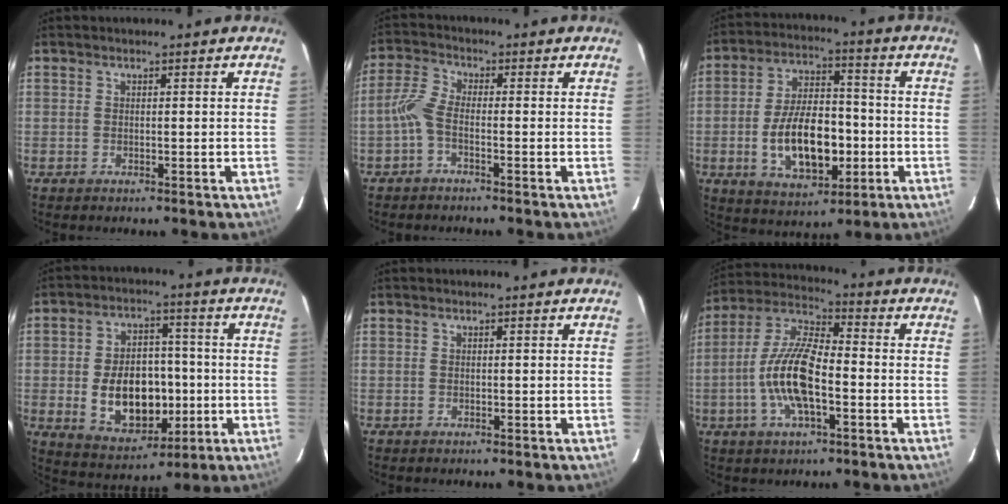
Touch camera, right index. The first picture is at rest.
{"total": 3.8, "force": [-1.7, 1.3, 3.1], "torque": [-0.077, 0.011, -0.037]}
{"total": 15.0, "force": [-3.4, 8.0, 12.2], "torque": [-0.237, 0.008, -0.042]}
{"total": 14.3, "force": [-2.3, 9.7, 10.2], "torque": [-0.201, 0.013, -0.011]}
{"total": 0.0}
{"total": 13.1, "force": [-3.5, 4.6, 11.8], "torque": [-0.244, 0.003, -0.070]}